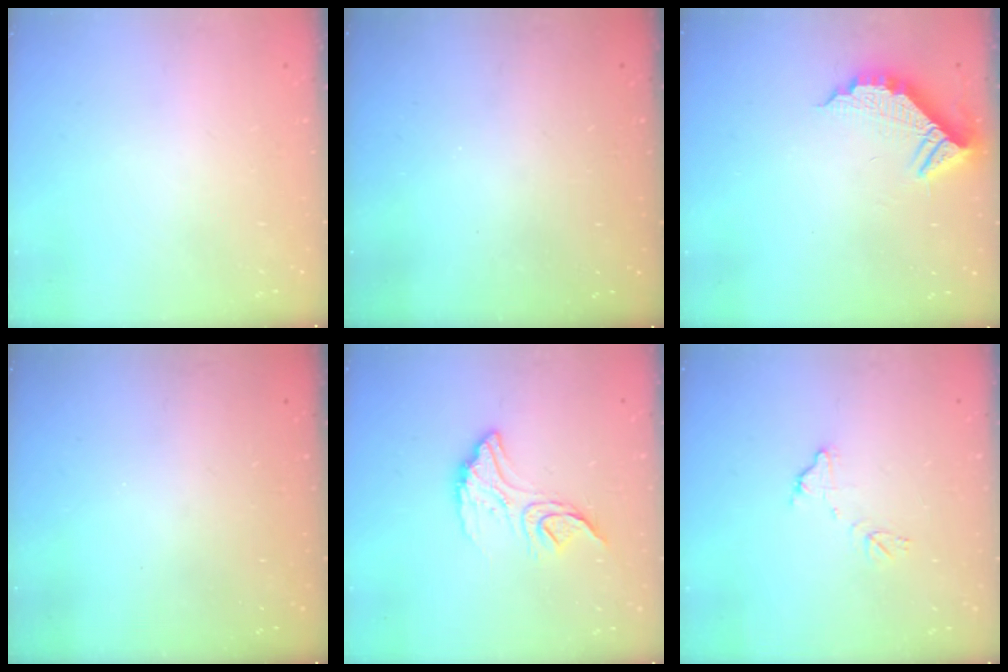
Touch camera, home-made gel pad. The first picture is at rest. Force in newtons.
{"total": 3.2, "press": 3.2, "slide": 0.3}
{"total": 9.5, "press": 9.4, "slide": 0.9}
{"total": 3.3, "press": 3.3, "slide": 0.1}
{"total": 12.4, "press": 12.4, "slide": 0.7}
{"total": 9.2, "press": 9.2, "slide": 0.7}